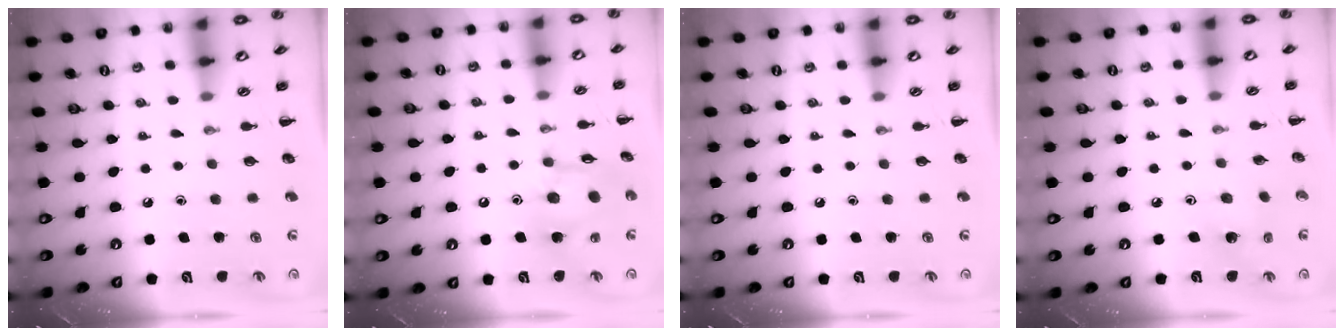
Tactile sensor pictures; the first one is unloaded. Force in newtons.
{"total": 13.2, "press": 12.9, "slide": 2.9}
{"total": 0.0}
{"total": 2.9, "press": 2.7, "slide": 0.9}